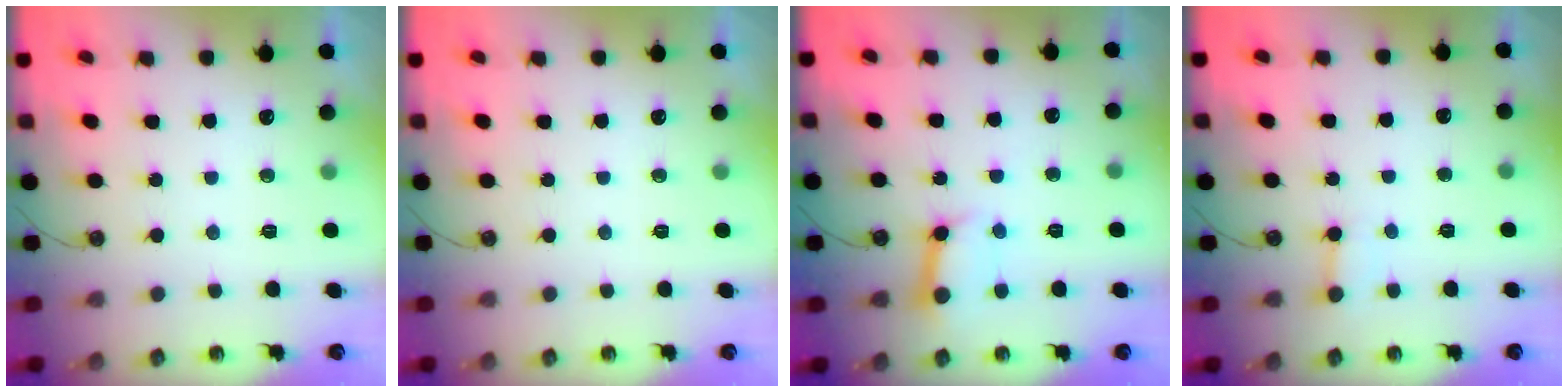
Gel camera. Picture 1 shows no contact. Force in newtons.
{"total": 0.0}
{"total": 9.4, "press": 9.3, "slide": 1.0}
{"total": 2.5, "press": 2.5, "slide": 0.4}